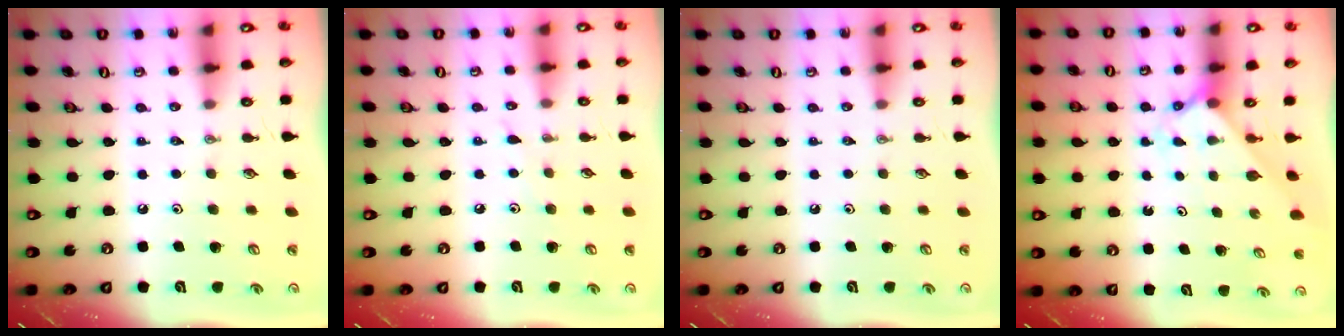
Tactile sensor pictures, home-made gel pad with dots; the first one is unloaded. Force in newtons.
{"total": 3.1, "press": 3.1, "slide": 0.3}
{"total": 0.0}
{"total": 2.3, "press": 2.3, "slide": 0.1}